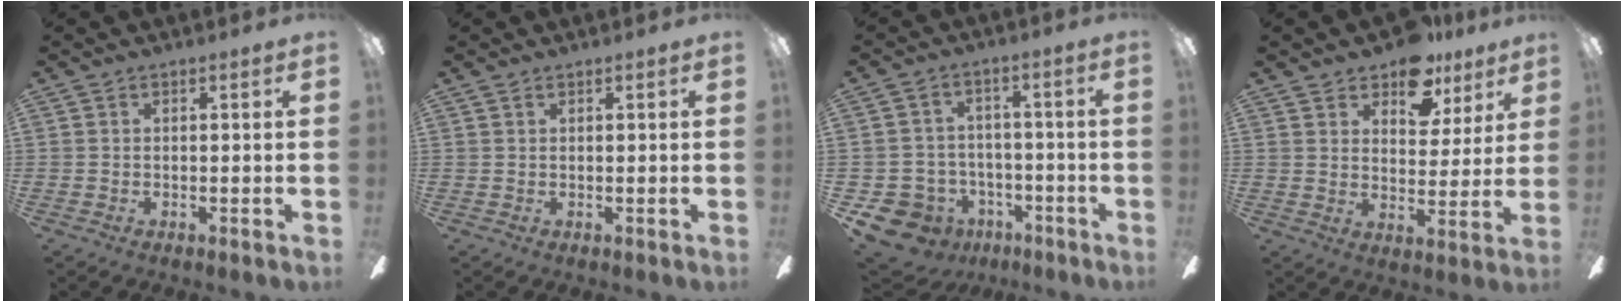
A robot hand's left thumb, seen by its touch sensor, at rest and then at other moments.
{"total": 0.5, "force": [0.5, 0.2, 0.2], "torque": [-0.004, 0.003, 0.008]}
{"total": 8.9, "force": [-5.7, 6.5, 2.3], "torque": [-0.072, 0.038, -0.100]}
{"total": 11.1, "force": [8.6, 6.0, 3.7], "torque": [-0.052, -0.052, 0.157]}